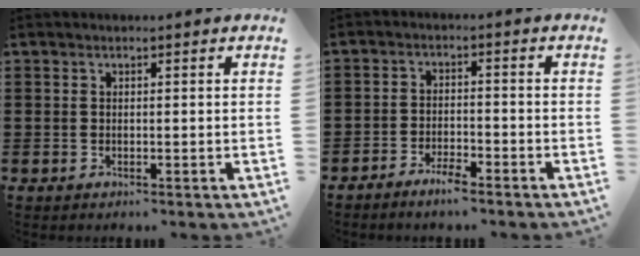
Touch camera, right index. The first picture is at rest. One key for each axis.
{"total": 2.9, "fx": -2.8, "fy": 0.5, "fz": 0.9, "tx": -0.017, "ty": 0.006, "tz": -0.054}